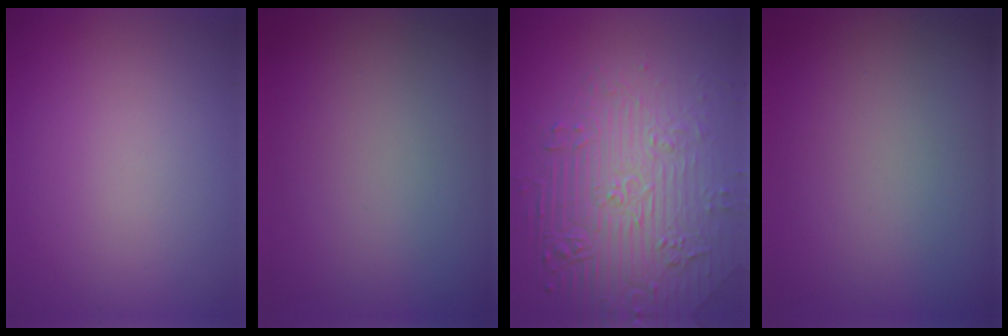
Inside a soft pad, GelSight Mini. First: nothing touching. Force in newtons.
{"total": 0.0}
{"total": 8.1, "press": 5.7, "slide": 5.7}
{"total": 0.0}